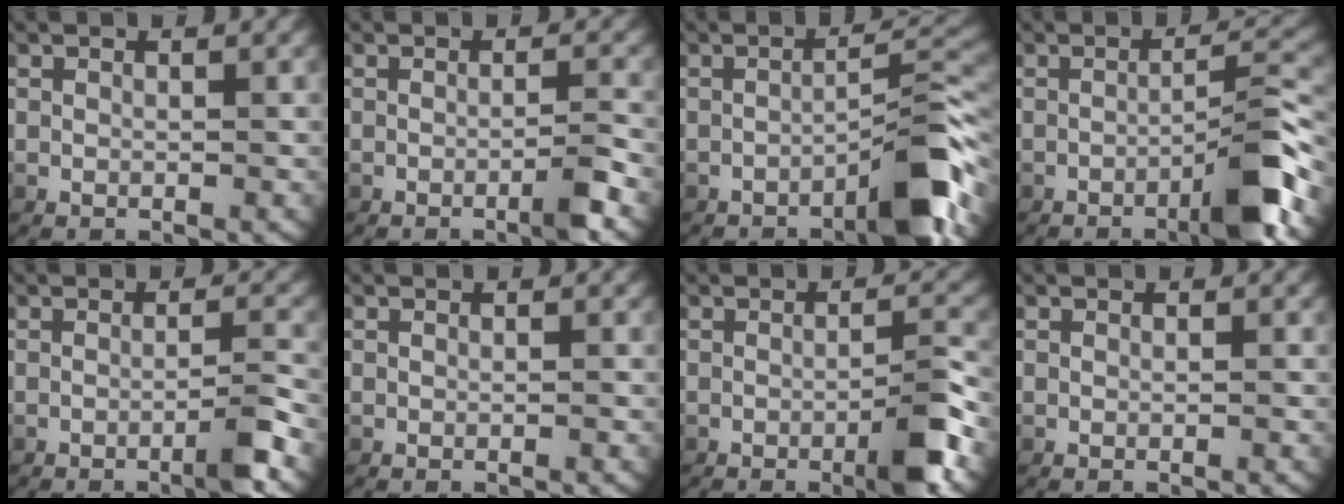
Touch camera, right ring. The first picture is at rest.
{"total": 2.1, "force": [-1.0, 0.2, 1.9], "torque": [-0.023, 0.005, -0.022]}
{"total": 5.3, "force": [-2.9, 1.3, 4.3], "torque": [-0.052, 0.009, -0.048]}
{"total": 5.2, "force": [-2.5, 1.0, 4.5], "torque": [-0.060, 0.011, -0.044]}
{"total": 2.6, "force": [-1.2, 0.3, 2.3], "torque": [-0.031, 0.005, -0.025]}
{"total": 0.0}
{"total": 4.1, "force": [-1.5, 0.9, 3.7], "torque": [-0.049, 0.004, -0.029]}
{"total": 0.0}